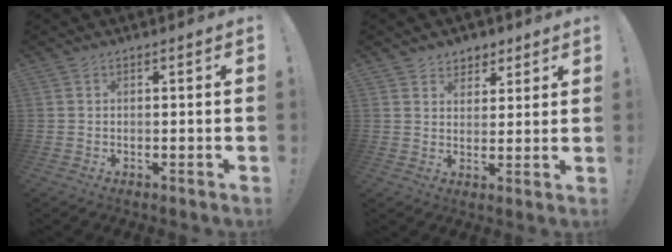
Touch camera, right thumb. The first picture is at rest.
{"total": 5.5, "force": [3.7, 4.1, 0.2], "torque": [0.005, -0.027, 0.071]}